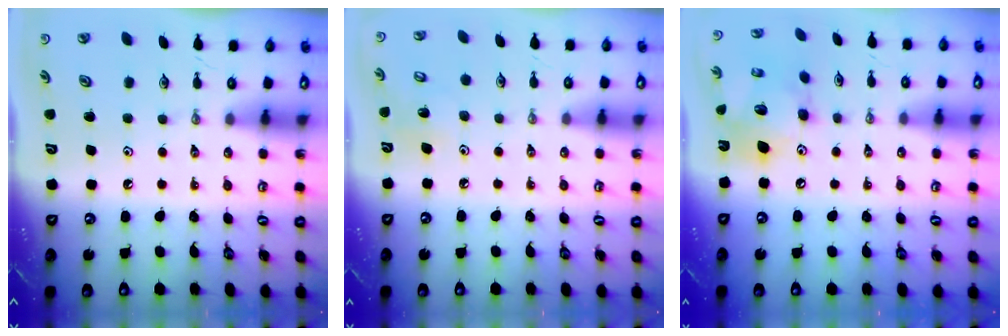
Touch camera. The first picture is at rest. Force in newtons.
{"total": 6.8, "press": 6.8, "slide": 0.7}
{"total": 15.1, "press": 15.0, "slide": 1.3}